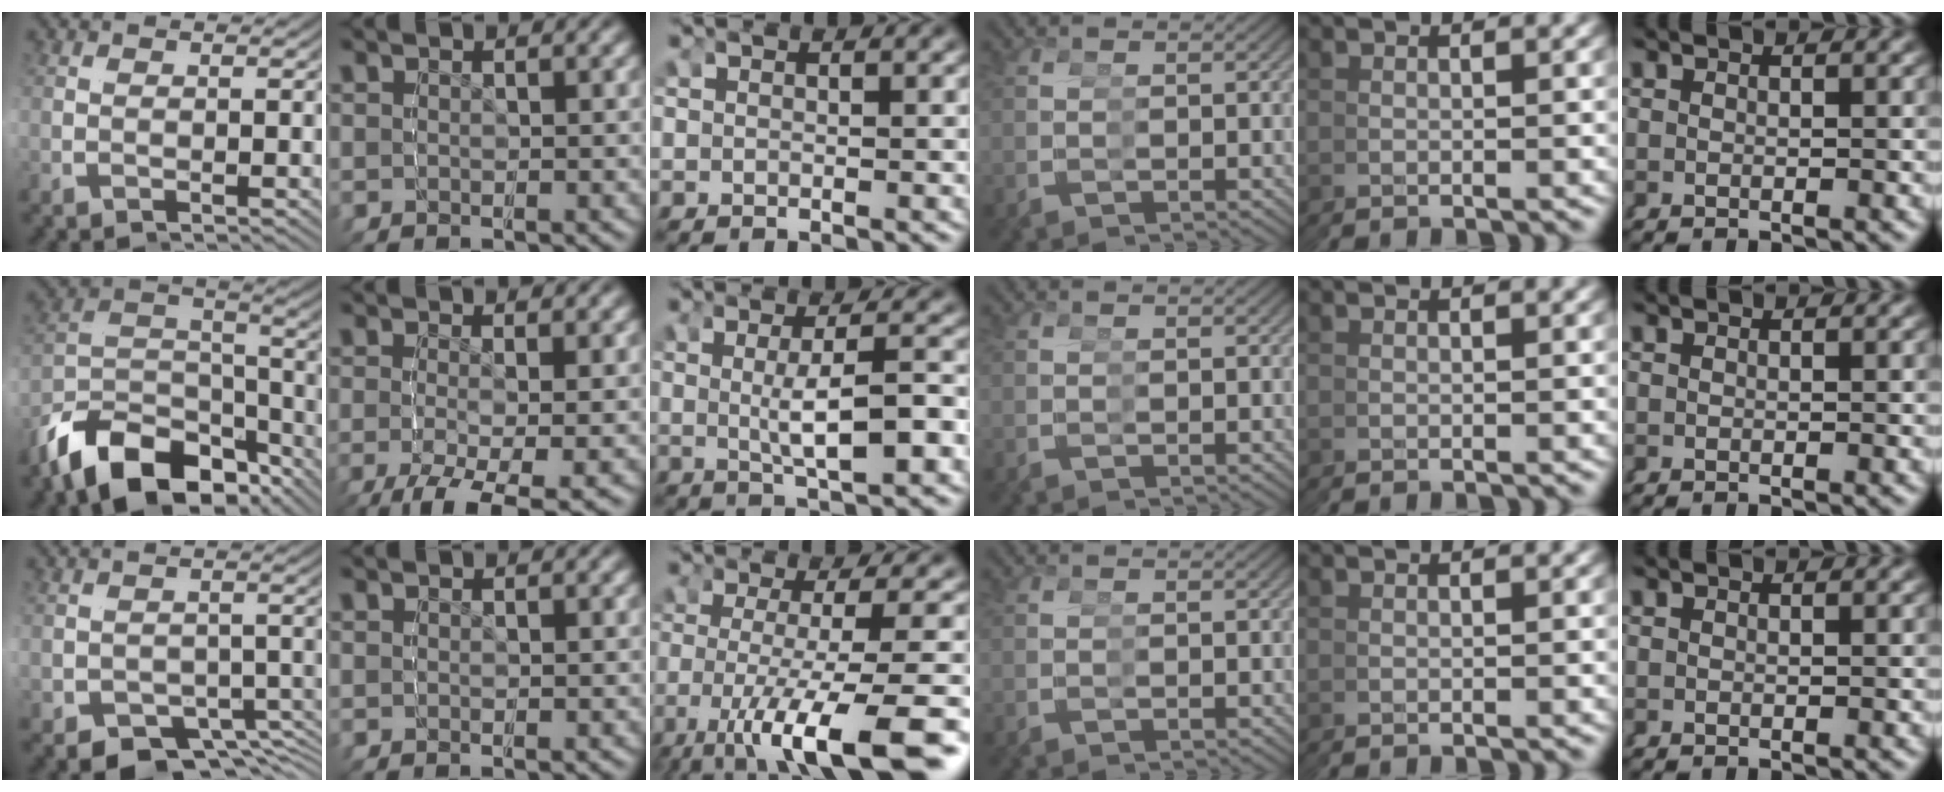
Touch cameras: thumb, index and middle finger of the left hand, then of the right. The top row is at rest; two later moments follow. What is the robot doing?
{"motion": "grasp_and_lifting", "object": "glue stick"}